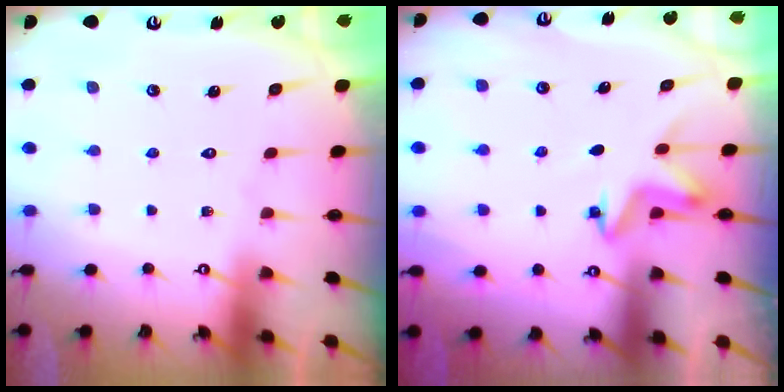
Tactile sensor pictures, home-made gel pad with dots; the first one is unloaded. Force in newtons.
{"total": 4.6, "press": 4.5, "slide": 0.4}